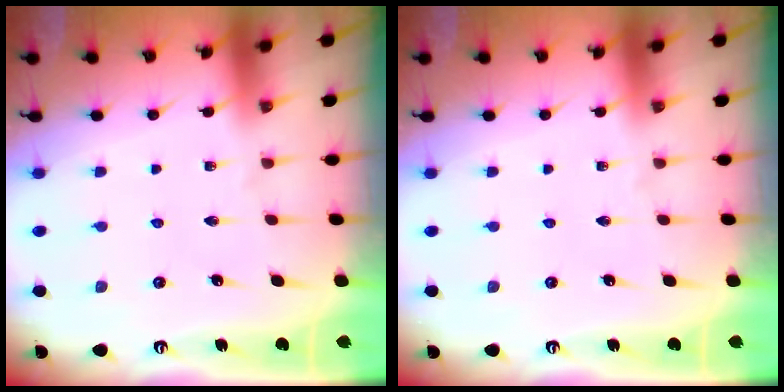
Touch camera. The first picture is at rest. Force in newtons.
{"total": 0.0}